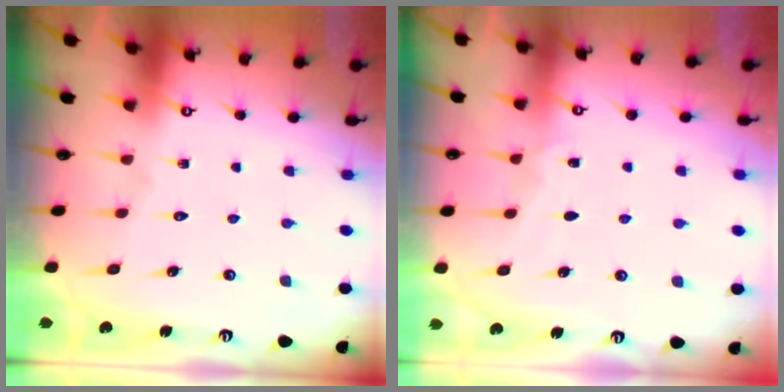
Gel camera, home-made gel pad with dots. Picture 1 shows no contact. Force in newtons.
{"total": 2.8, "press": 2.8, "slide": 0.3}